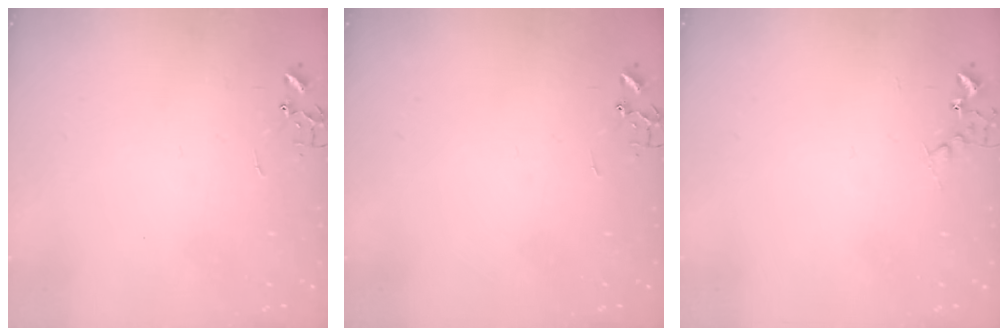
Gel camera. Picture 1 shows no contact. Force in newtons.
{"total": 0.0}
{"total": 4.8, "press": 4.7, "slide": 0.8}